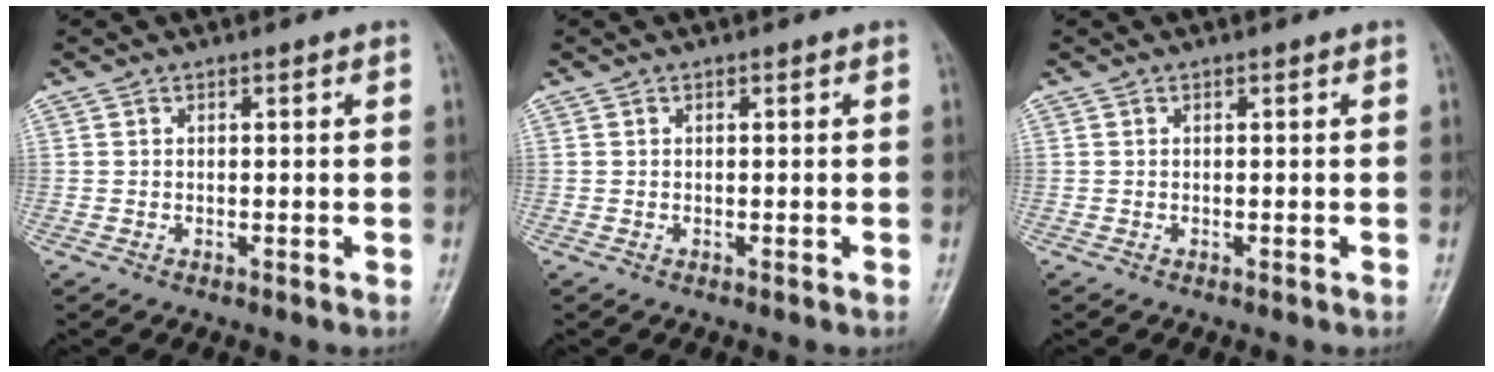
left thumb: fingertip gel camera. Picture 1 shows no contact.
{"total": 0.0}
{"total": 0.0}